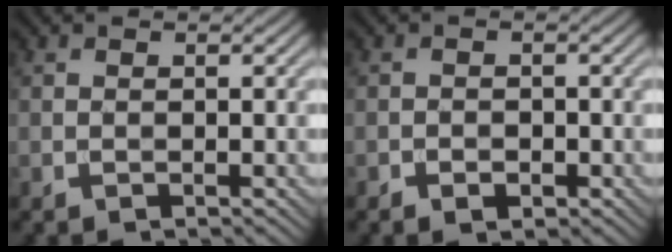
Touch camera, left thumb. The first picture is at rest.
{"total": 1.4, "force": [-0.8, 0.9, 0.7], "torque": [-0.010, -0.003, -0.014]}